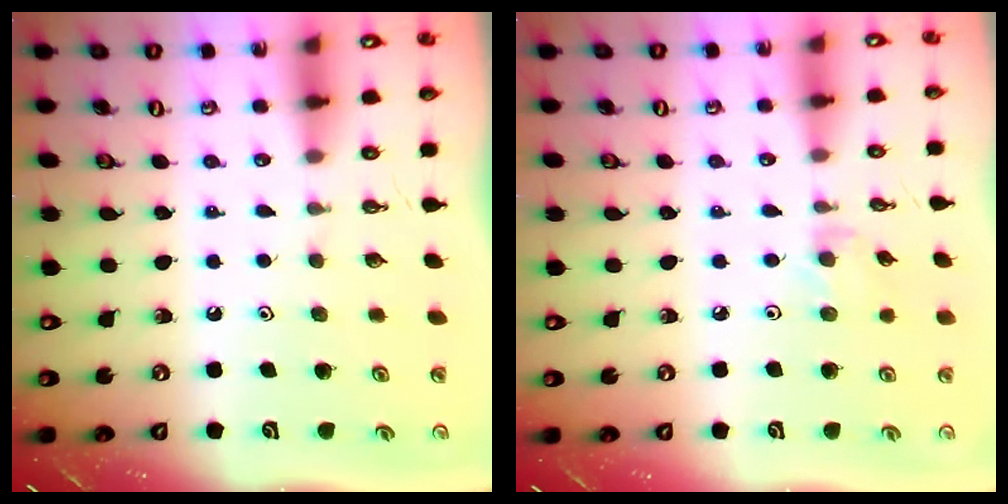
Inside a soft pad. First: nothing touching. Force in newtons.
{"total": 3.3, "press": 3.3, "slide": 0.4}